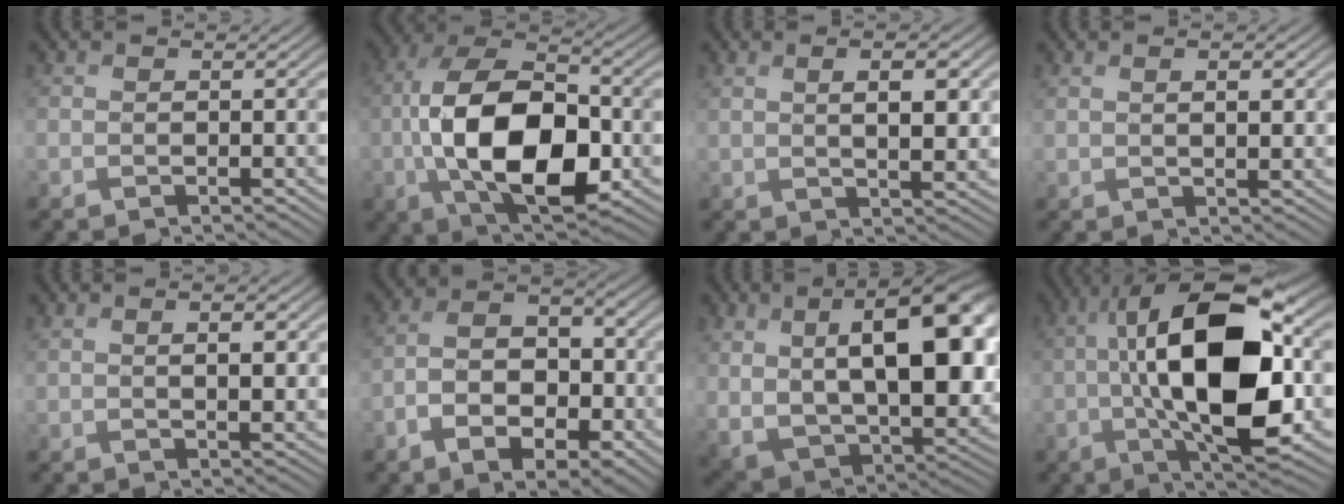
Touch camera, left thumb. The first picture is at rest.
{"total": 15.9, "force": [-2.7, 8.8, 12.9], "torque": [-0.265, -0.013, -0.052]}
{"total": 5.4, "force": [1.7, 2.0, 4.7], "torque": [-0.079, 0.000, 0.030]}
{"total": 3.0, "force": [1.2, 1.0, 2.5], "torque": [-0.050, -0.002, 0.028]}
{"total": 4.0, "force": [1.4, 1.4, 3.5], "torque": [-0.065, -0.003, 0.031]}
{"total": 9.2, "force": [-3.4, 5.7, 6.4], "torque": [-0.118, -0.011, -0.061]}
{"total": 18.5, "force": [4.3, 10.0, 14.9], "torque": [-0.262, -0.001, 0.079]}
{"total": 17.4, "force": [-0.3, 8.0, 15.5], "torque": [-0.279, 0.007, -0.007]}